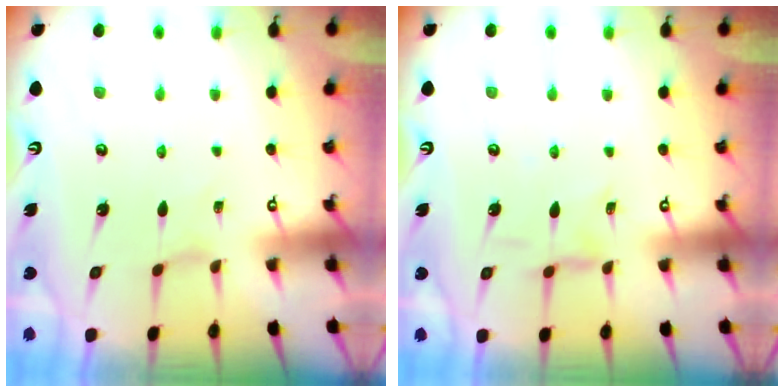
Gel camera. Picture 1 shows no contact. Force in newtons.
{"total": 3.0, "press": 2.9, "slide": 0.3}